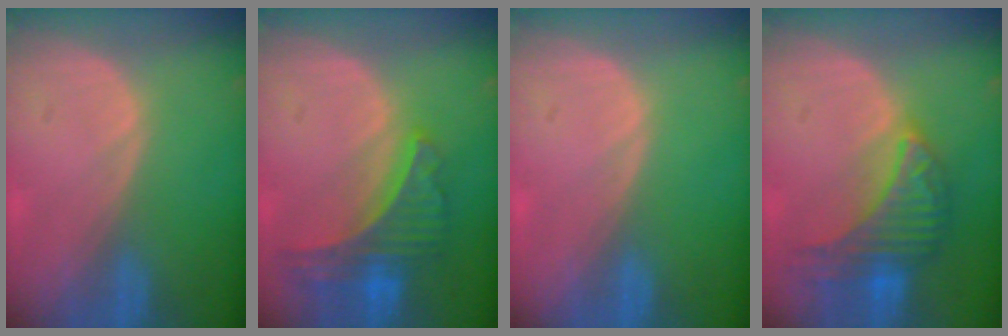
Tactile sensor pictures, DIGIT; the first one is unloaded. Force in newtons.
{"total": 8.0, "press": 7.1, "slide": 3.8}
{"total": 0.0}
{"total": 8.2, "press": 8.2, "slide": 0.4}